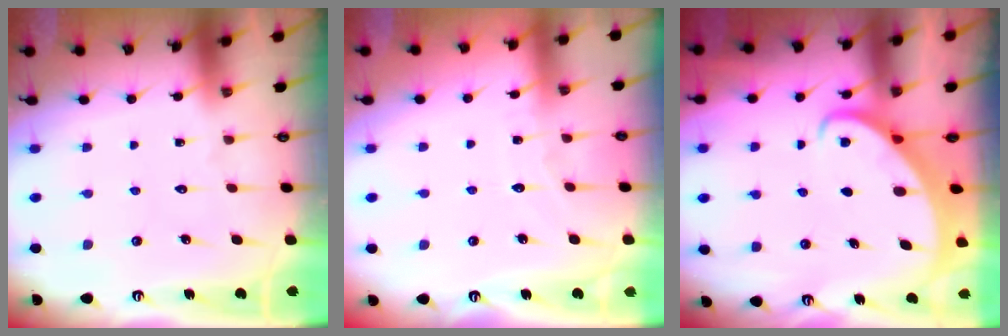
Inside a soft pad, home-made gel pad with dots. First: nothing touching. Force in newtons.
{"total": 3.9, "press": 3.9, "slide": 0.5}
{"total": 2.7, "press": 2.7, "slide": 0.3}